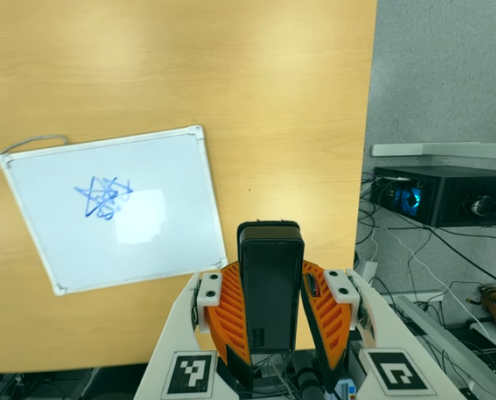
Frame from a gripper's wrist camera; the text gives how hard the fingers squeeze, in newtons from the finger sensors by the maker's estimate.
{"total": 10.0, "left": 8.2, "right": 11.8}